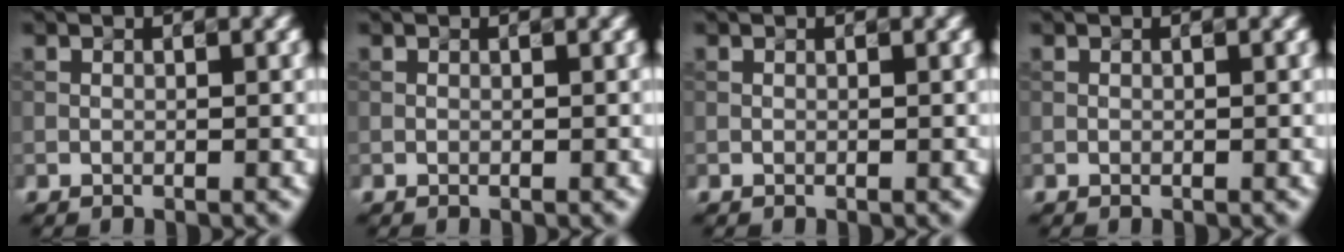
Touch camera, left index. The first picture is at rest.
{"total": 0.0}
{"total": 0.0}
{"total": 0.0}